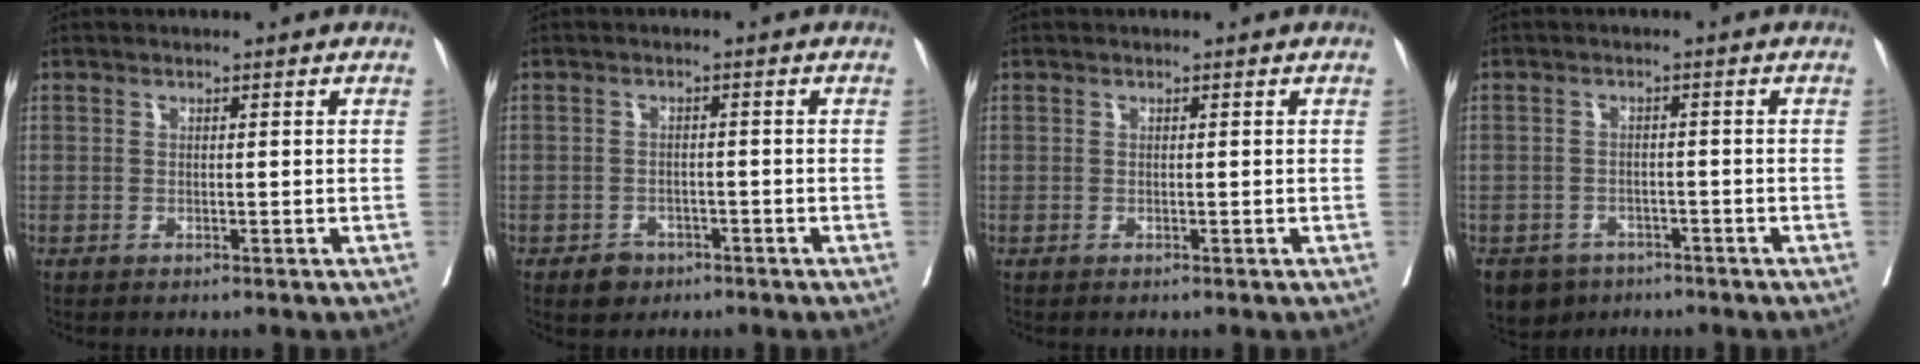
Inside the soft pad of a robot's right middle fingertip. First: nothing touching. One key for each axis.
{"total": 2.7, "fx": -1.8, "fy": 1.9, "fz": 0.7, "tx": -0.010, "ty": 0.006, "tz": -0.023}
{"total": 0.0}
{"total": 6.0, "fx": -4.4, "fy": 4.0, "fz": 1.0, "tx": -0.013, "ty": 0.001, "tz": -0.068}